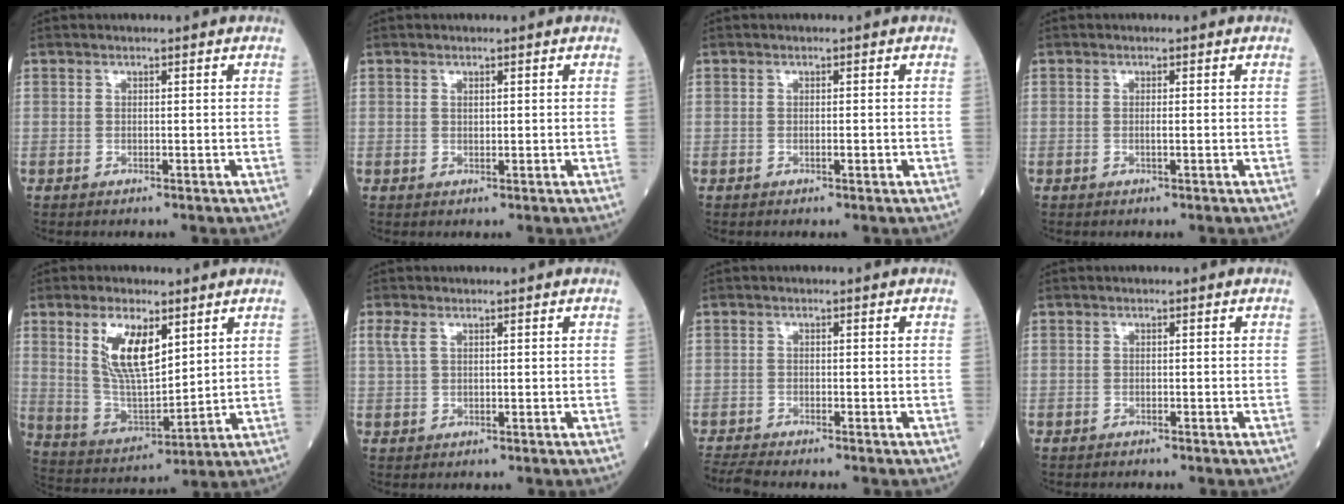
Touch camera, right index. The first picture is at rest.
{"total": 0.7, "force": [0.3, 0.2, 0.5], "torque": [-0.011, -0.003, 0.006]}
{"total": 0.7, "force": [-0.2, 0.1, 0.6], "torque": [-0.015, 0.000, 0.001]}
{"total": 0.6, "force": [0.0, 0.0, 0.6], "torque": [-0.017, -0.001, 0.002]}
{"total": 11.0, "force": [4.8, 3.9, 9.2], "torque": [-0.185, 0.000, 0.099]}
{"total": 1.8, "force": [0.9, 0.8, 1.3], "torque": [-0.042, 0.016, 0.025]}
{"total": 4.1, "force": [-3.8, -0.6, 1.3], "torque": [-0.025, -0.011, -0.065]}
{"total": 0.8, "force": [-0.8, 0.1, 0.2], "torque": [-0.008, -0.001, -0.013]}